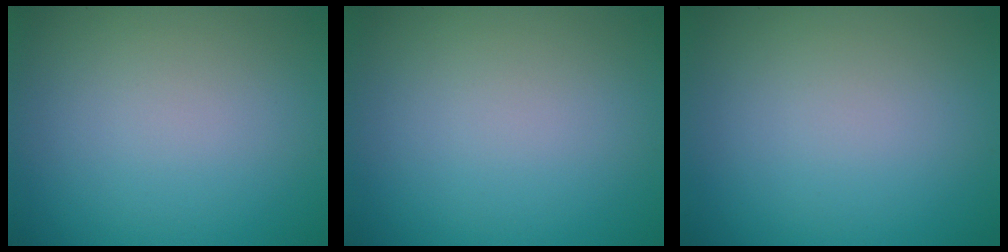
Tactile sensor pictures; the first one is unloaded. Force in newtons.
{"total": 0.0}
{"total": 0.0}